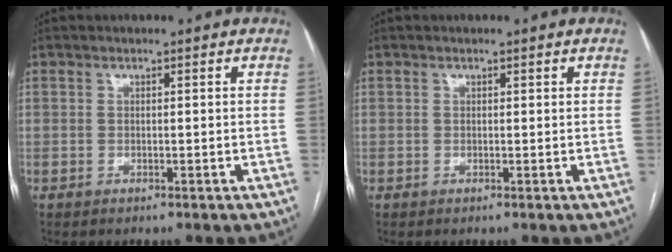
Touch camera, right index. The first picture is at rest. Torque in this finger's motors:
{"motor_torque": [-0.07, -0.01, 0.03, 0.01]}